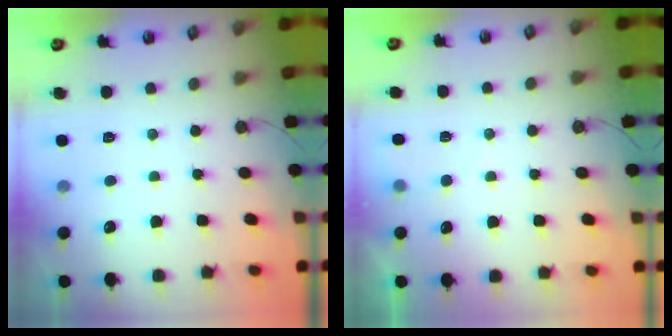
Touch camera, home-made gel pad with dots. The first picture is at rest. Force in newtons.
{"total": 3.5, "press": 3.5, "slide": 0.3}